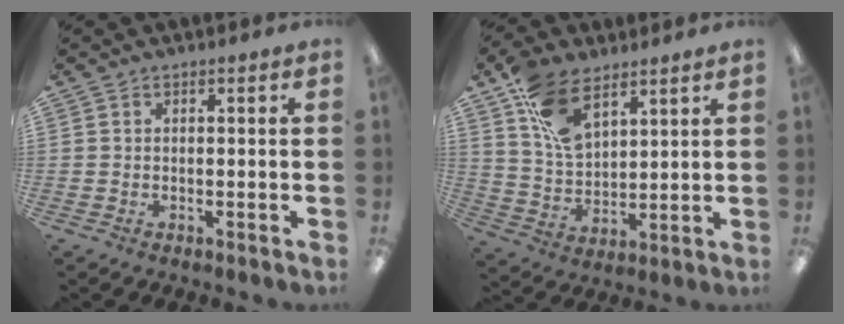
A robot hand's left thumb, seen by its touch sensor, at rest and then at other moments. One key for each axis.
{"total": 13.3, "fx": 7.8, "fy": 7.3, "fz": 7.9, "tx": -0.154, "ty": -0.017, "tz": 0.150}